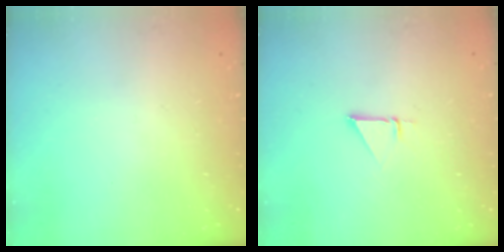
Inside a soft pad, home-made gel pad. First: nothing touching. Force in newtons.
{"total": 1.4, "press": 1.4, "slide": 0.0}